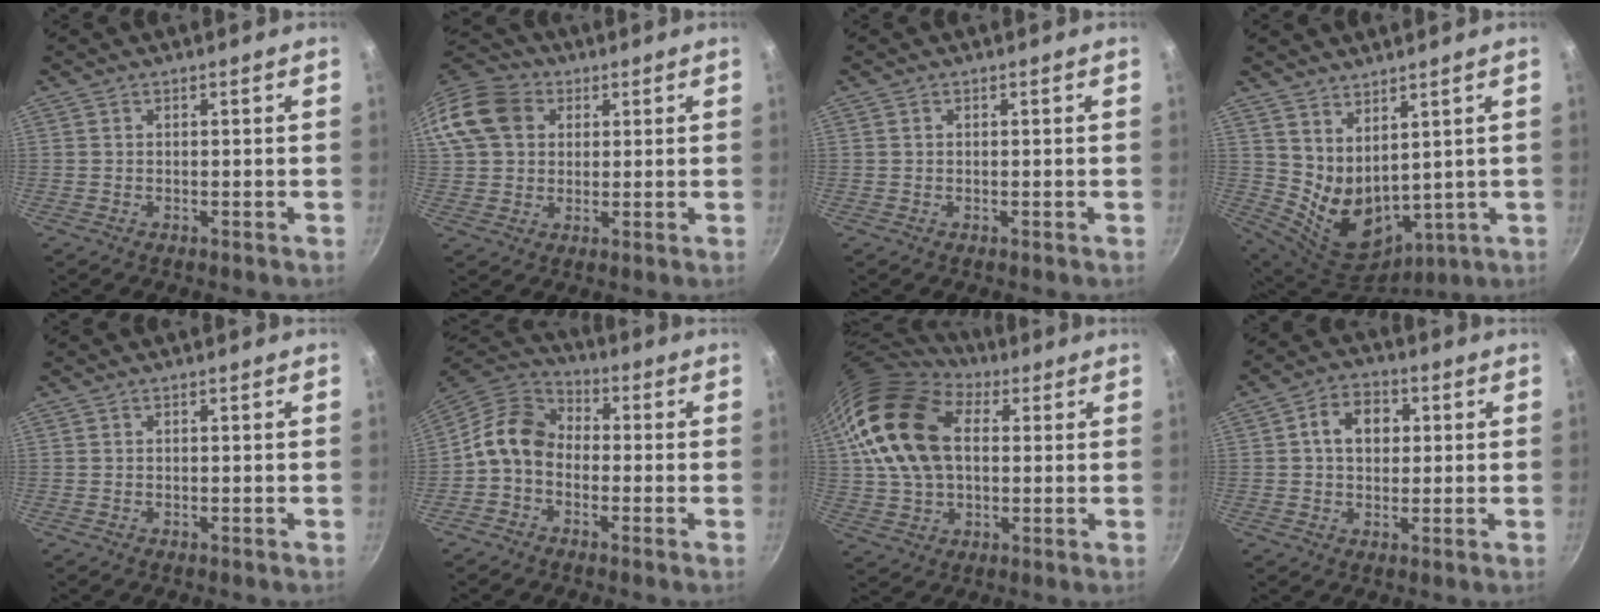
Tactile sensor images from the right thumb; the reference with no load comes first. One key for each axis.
{"total": 12.6, "fx": 3.8, "fy": 10.2, "fz": 6.3, "tx": -0.116, "ty": 0.017, "tz": 0.059}
{"total": 0.5, "fx": 0.2, "fy": 0.4, "fz": 0.2, "tx": -0.004, "ty": 0.002, "tz": 0.003}
{"total": 11.7, "fx": 4.5, "fy": 7.0, "fz": 8.3, "tx": -0.124, "ty": -0.057, "tz": 0.110}
{"total": 0.0}
{"total": 9.5, "fx": -1.5, "fy": 7.3, "fz": 5.8, "tx": -0.090, "ty": 0.040, "tz": -0.054}
{"total": 19.7, "fx": 4.7, "fy": 13.2, "fz": 13.9, "tx": -0.254, "ty": 0.011, "tz": 0.079}
{"total": 7.9, "fx": 1.5, "fy": 5.9, "fz": 4.9, "tx": -0.056, "ty": 0.010, "tz": 0.014}